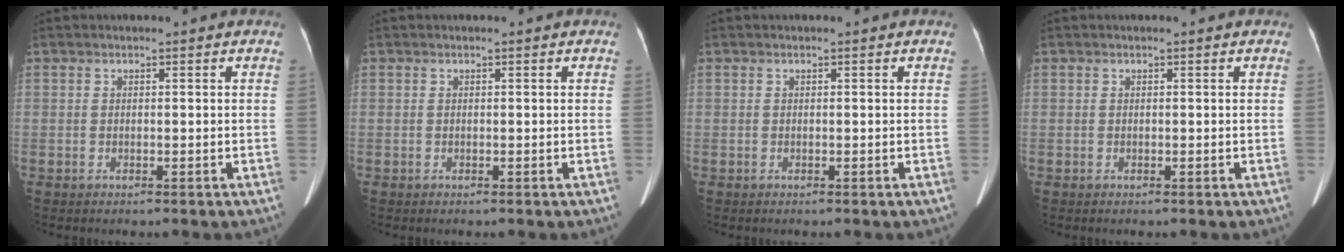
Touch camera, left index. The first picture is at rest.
{"total": 0.0}
{"total": 0.0}
{"total": 0.0}